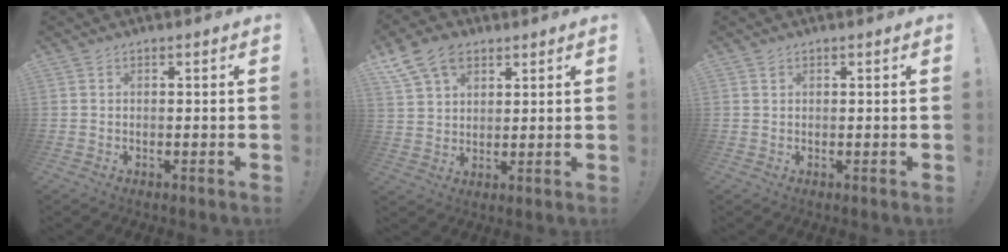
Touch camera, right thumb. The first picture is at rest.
{"total": 10.9, "force": [6.5, 7.1, 5.0], "torque": [-0.088, -0.025, 0.127]}
{"total": 0.8, "force": [0.6, 0.5, 0.2], "torque": [0.002, -0.002, 0.010]}